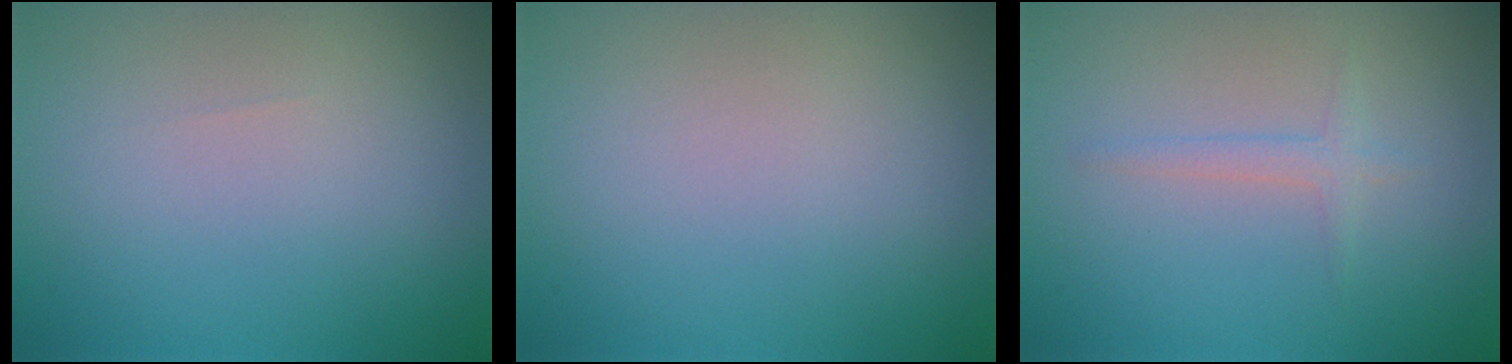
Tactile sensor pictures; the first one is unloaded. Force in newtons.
{"total": 0.0}
{"total": 1.2, "press": 1.2, "slide": 0.1}